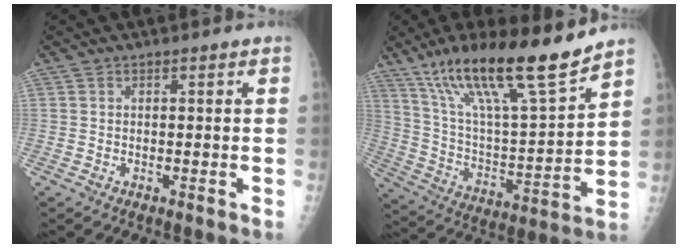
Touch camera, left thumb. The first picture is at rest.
{"total": 21.4, "force": [15.5, 3.1, 14.4], "torque": [-0.232, -0.067, 0.279]}